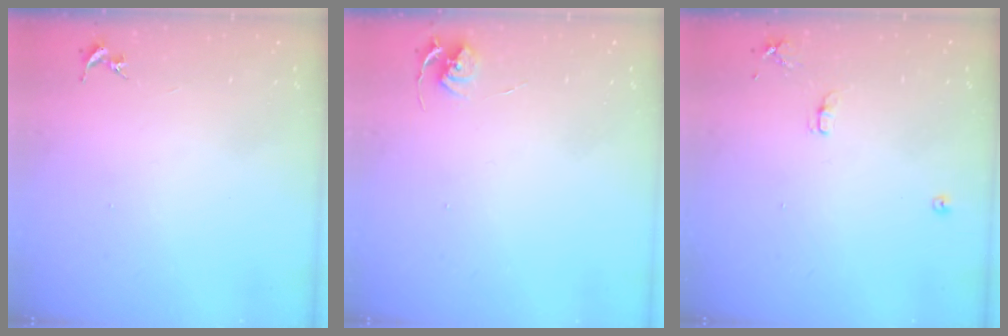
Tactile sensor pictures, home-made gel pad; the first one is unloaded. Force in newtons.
{"total": 5.3, "press": 5.2, "slide": 0.6}
{"total": 7.2, "press": 7.2, "slide": 0.8}